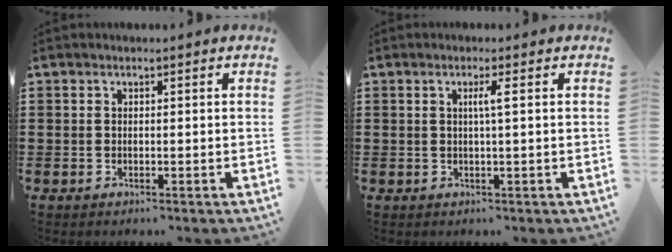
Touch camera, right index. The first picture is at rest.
{"total": 2.0, "force": [0.4, -0.2, 2.0], "torque": [-0.038, -0.002, 0.003]}